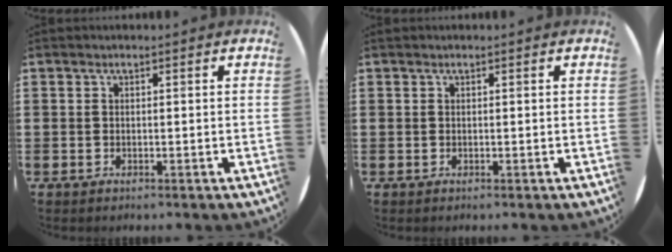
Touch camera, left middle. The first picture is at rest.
{"total": 0.0}